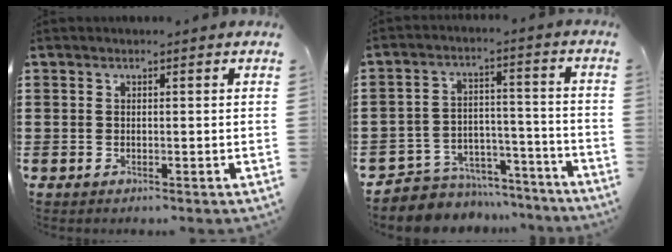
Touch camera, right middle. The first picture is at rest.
{"total": 5.9, "force": [-5.4, 2.2, -0.1], "torque": [-0.003, 0.021, -0.109]}